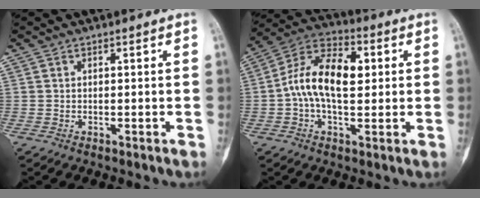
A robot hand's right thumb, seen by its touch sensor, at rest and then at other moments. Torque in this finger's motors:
{"motor_torque": [1.40, 1.66, 0.56, -0.48, 0.31]}